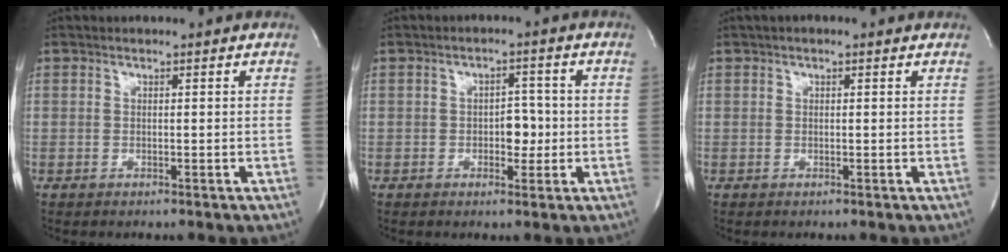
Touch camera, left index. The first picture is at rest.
{"total": 3.7, "force": [-0.6, 2.2, 2.9], "torque": [-0.035, 0.007, -0.007]}
{"total": 1.2, "force": [0.6, 0.5, 0.8], "torque": [-0.018, 0.010, 0.005]}